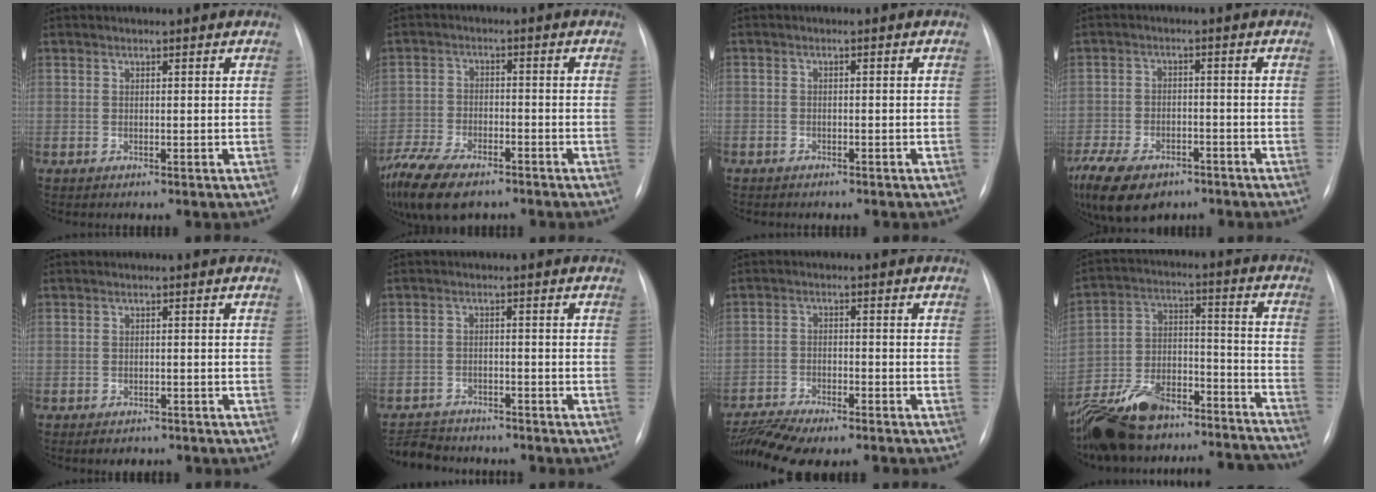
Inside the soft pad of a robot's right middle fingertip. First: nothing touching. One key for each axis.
{"total": 14.1, "fx": -10.2, "fy": 5.8, "fz": 7.8, "tx": -0.175, "ty": -0.020, "tz": -0.171}
{"total": 1.8, "fx": -1.4, "fy": 1.0, "fz": 0.5, "tx": -0.010, "ty": 0.003, "tz": -0.017}
{"total": 18.4, "fx": -11.8, "fy": 10.5, "fz": 9.5, "tx": -0.274, "ty": -0.030, "tz": -0.179}
{"total": 2.9, "fx": -2.3, "fy": 1.5, "fz": 0.9, "tx": -0.010, "ty": 0.000, "tz": -0.024}
{"total": 6.8, "fx": -6.5, "fy": 2.1, "fz": 0.7, "tx": -0.013, "ty": -0.003, "tz": -0.102}
{"total": 11.4, "fx": -10.0, "fy": 2.0, "fz": 5.1, "tx": -0.086, "ty": 0.002, "tz": -0.155}
{"total": 23.8, "fx": -21.3, "fy": 7.0, "fz": 7.8, "tx": -0.128, "ty": 0.037, "tz": -0.323}